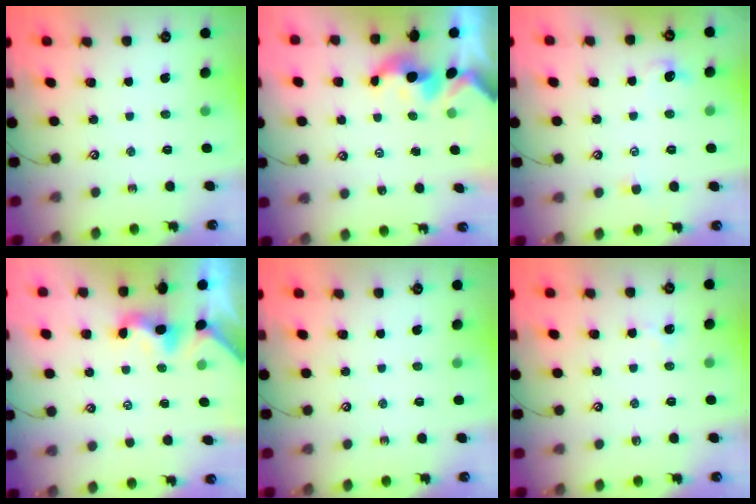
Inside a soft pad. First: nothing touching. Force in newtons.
{"total": 1.8, "press": 1.7, "slide": 0.4}
{"total": 1.4, "press": 1.3, "slide": 0.6}
{"total": 1.9, "press": 1.8, "slide": 0.6}
{"total": 0.0}
{"total": 1.1, "press": 1.0, "slide": 0.2}